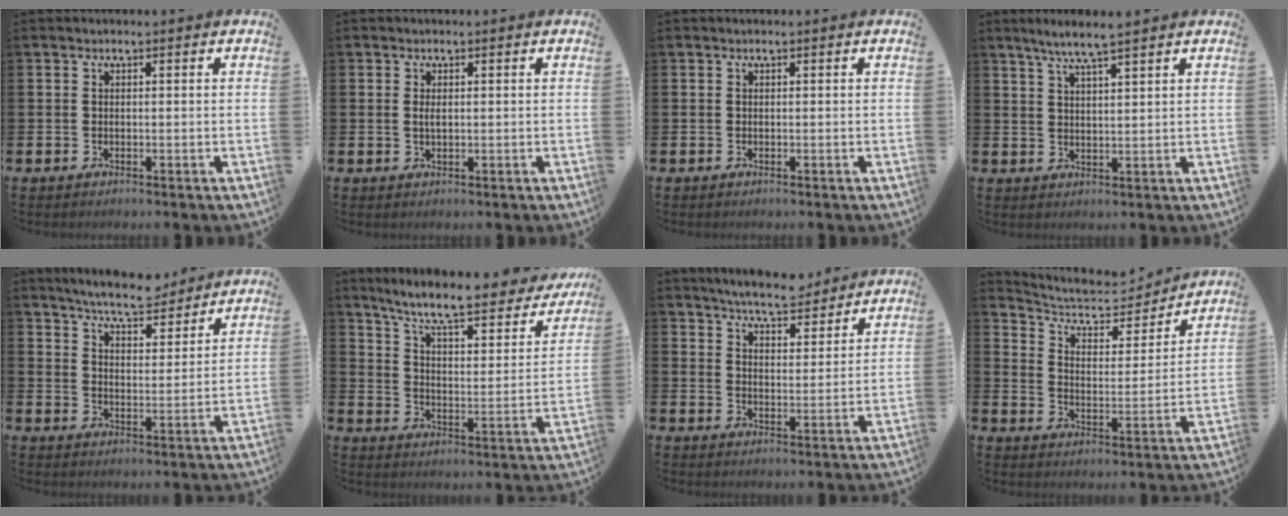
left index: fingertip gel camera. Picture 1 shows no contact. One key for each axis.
{"total": 1.1, "fx": 0.2, "fy": 0.5, "fz": 1.0, "tx": -0.010, "ty": 0.000, "tz": 0.000}
{"total": 0.0}
{"total": 4.9, "fx": 4.3, "fy": 0.0, "fz": 2.3, "tx": -0.048, "ty": -0.012, "tz": 0.074}
{"total": 7.0, "fx": 6.7, "fy": 0.7, "fz": 1.6, "tx": -0.048, "ty": -0.038, "tz": 0.121}
{"total": 8.7, "fx": 7.7, "fy": 1.3, "fz": 3.8, "tx": -0.098, "ty": -0.057, "tz": 0.125}
{"total": 6.5, "fx": 6.4, "fy": 0.8, "fz": 1.3, "tx": -0.041, "ty": -0.034, "tz": 0.114}
{"total": 7.3, "fx": 6.5, "fy": 2.4, "fz": 2.3, "tx": -0.066, "ty": -0.050, "tz": 0.105}